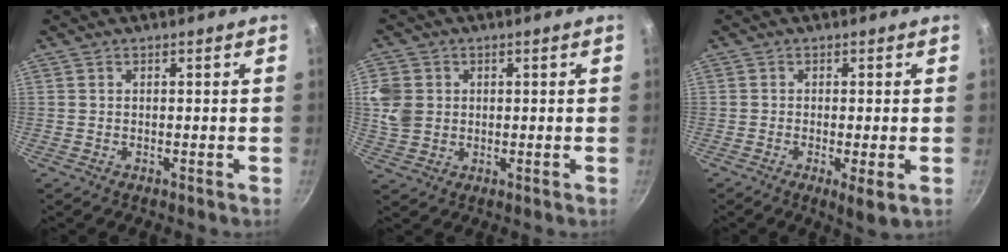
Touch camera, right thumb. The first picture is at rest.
{"total": 7.2, "force": [1.1, 5.9, 3.8], "torque": [-0.072, 0.001, 0.025]}
{"total": 4.0, "force": [-1.2, 0.7, 3.8], "torque": [-0.070, -0.013, -0.023]}